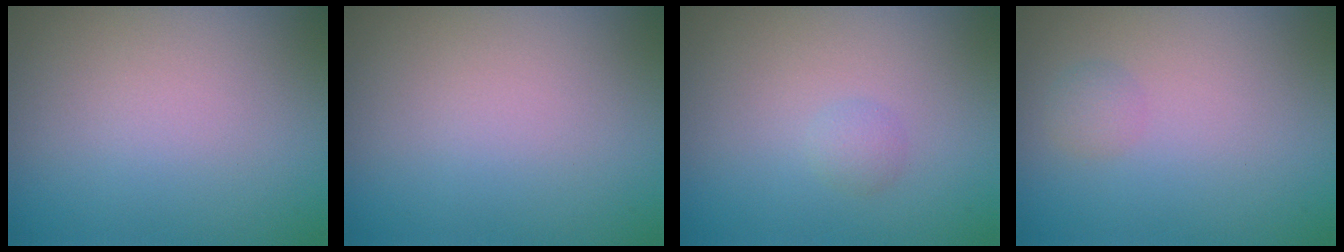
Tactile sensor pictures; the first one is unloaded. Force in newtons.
{"total": 0.0}
{"total": 0.9, "press": 0.9, "slide": 0.0}
{"total": 1.0, "press": 1.0, "slide": 0.1}